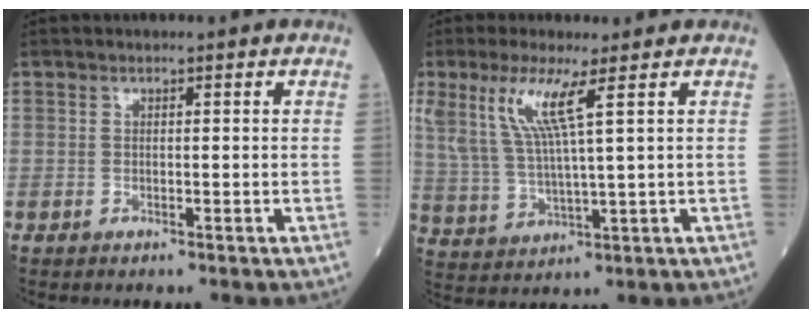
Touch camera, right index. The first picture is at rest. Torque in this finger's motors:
{"motor_torque": [1.12, 0.60, 0.40, 0.18]}